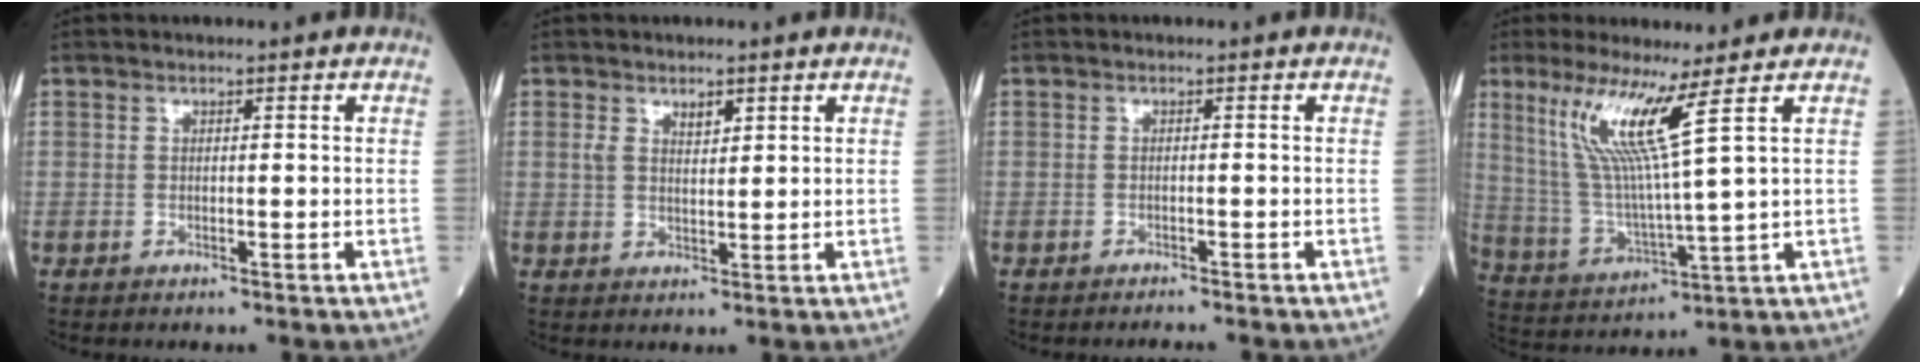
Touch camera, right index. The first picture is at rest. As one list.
[{"total": 2.7, "force": [1.5, 1.1, 1.9], "torque": [-0.035, 0.004, 0.030]}, {"total": 2.4, "force": [-2.3, -0.2, 0.8], "torque": [-0.013, -0.005, -0.028]}, {"total": 10.5, "force": [5.1, -1.7, 9.0], "torque": [-0.188, -0.012, 0.109]}]